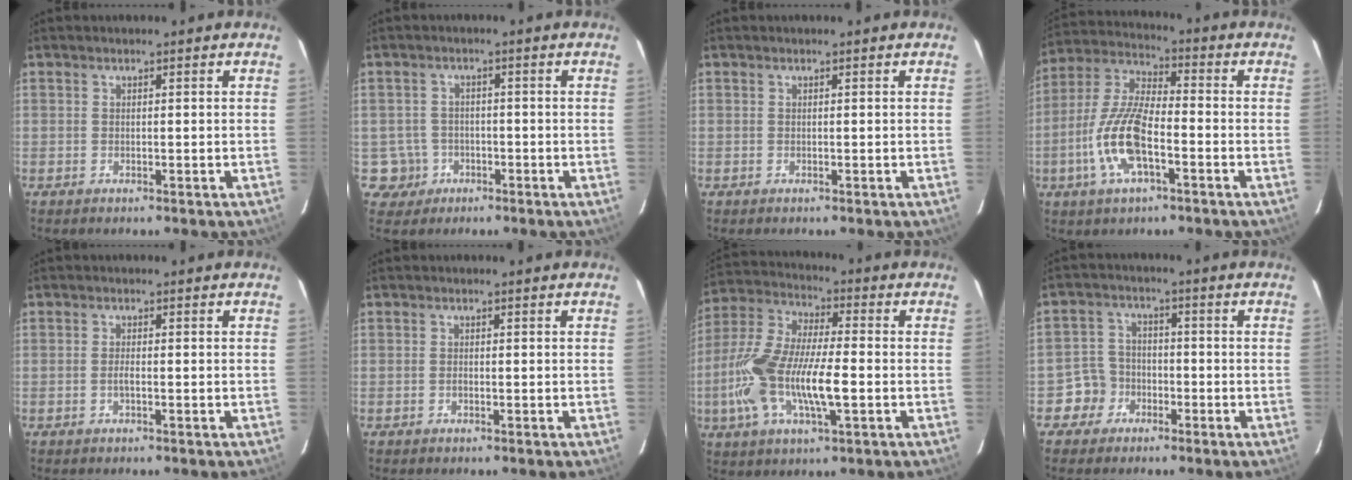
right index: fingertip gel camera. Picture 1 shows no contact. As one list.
[{"total": 4.7, "force": [-1.8, 4.3, -0.1], "torque": [-0.008, 0.018, -0.028]}, {"total": 0.0}, {"total": 13.4, "force": [-4.6, 4.8, 11.7], "torque": [-0.251, -0.001, -0.092]}, {"total": 1.0, "force": [-0.4, 0.2, 0.9], "torque": [-0.019, -0.001, -0.007]}, {"total": 0.6, "force": [-0.3, 0.3, 0.4], "torque": [-0.008, 0.001, -0.006]}, {"total": 17.3, "force": [-3.8, 5.6, 15.9], "torque": [-0.334, -0.004, -0.077]}, {"total": 5.4, "force": [-2.9, 4.5, 0.1], "torque": [-0.007, 0.023, -0.055]}]